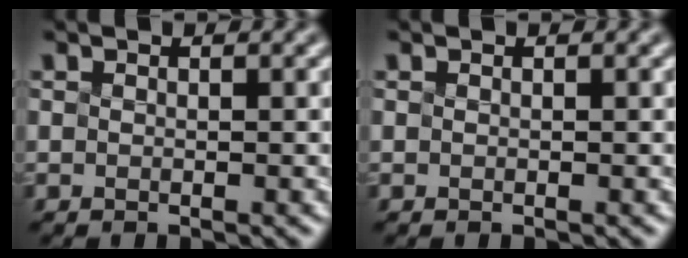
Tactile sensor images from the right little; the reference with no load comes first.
{"total": 0.0}